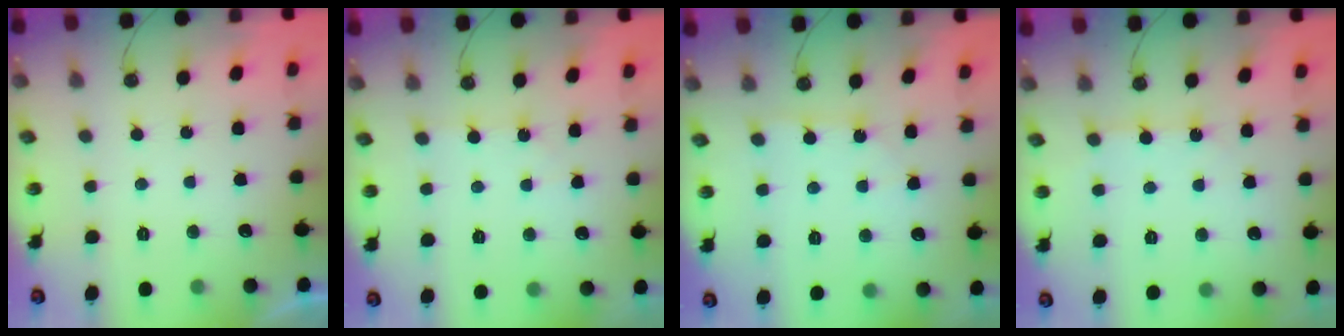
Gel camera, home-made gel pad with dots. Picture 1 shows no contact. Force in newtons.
{"total": 1.6, "press": 1.5, "slide": 0.3}
{"total": 3.2, "press": 3.2, "slide": 0.5}
{"total": 4.6, "press": 4.6, "slide": 0.6}